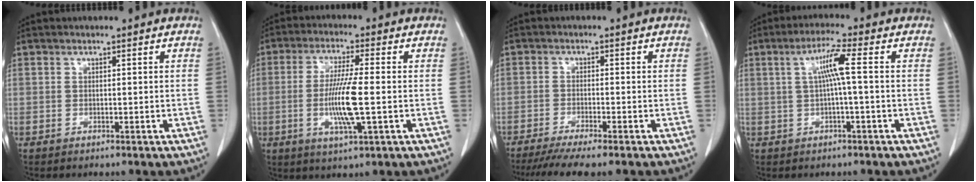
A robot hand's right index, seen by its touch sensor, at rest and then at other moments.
{"total": 9.0, "force": [-1.4, 0.4, 8.9], "torque": [-0.175, -0.010, -0.028]}
{"total": 7.9, "force": [-6.5, -0.1, 4.4], "torque": [-0.062, -0.016, -0.104]}
{"total": 5.1, "force": [0.6, -0.4, 5.1], "torque": [-0.095, 0.013, 0.013]}